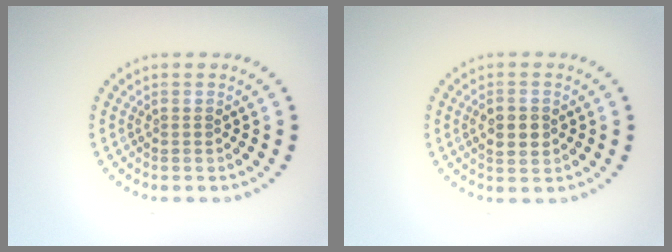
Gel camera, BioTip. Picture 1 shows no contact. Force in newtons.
{"total": 2.7, "press": 2.7, "slide": 0.1}